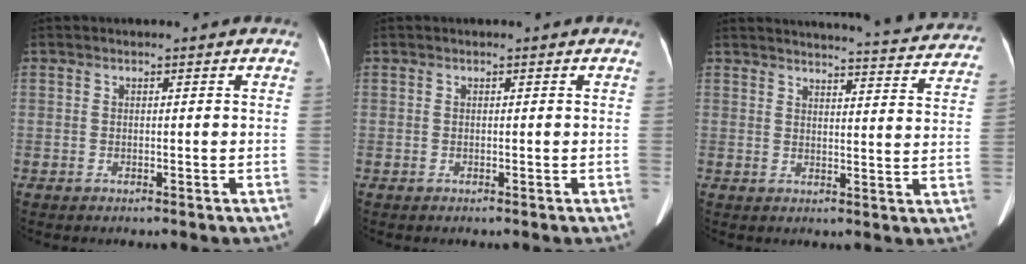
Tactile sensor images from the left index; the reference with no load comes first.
{"total": 0.0}
{"total": 21.0, "force": [20.2, 1.6, 5.2], "torque": [-0.062, -0.060, 0.224]}